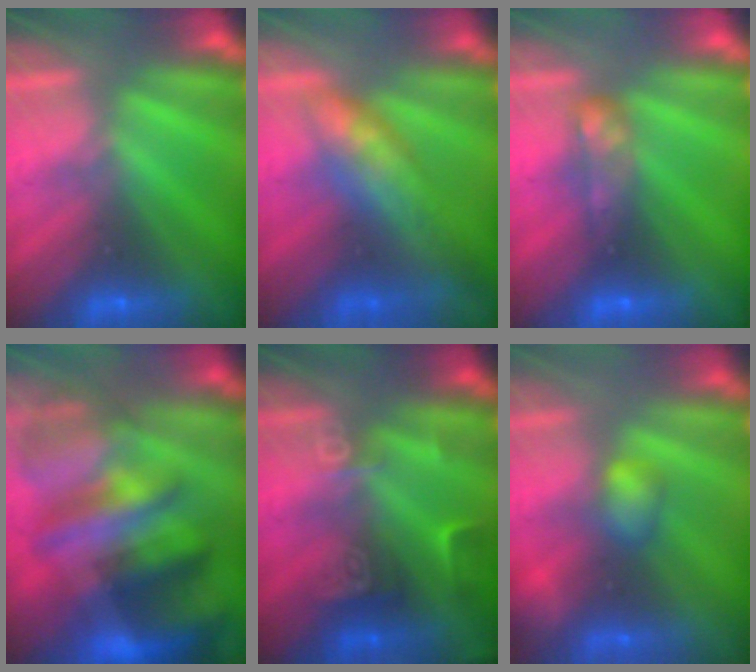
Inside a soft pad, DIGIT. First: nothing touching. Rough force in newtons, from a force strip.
{"total": 9.0}
{"total": 4.5}
{"total": 7.5}
{"total": 2.5}
{"total": 2.9}